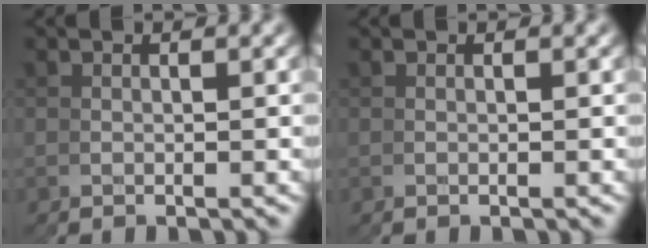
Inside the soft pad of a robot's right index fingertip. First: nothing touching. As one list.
[{"total": 0.0}]